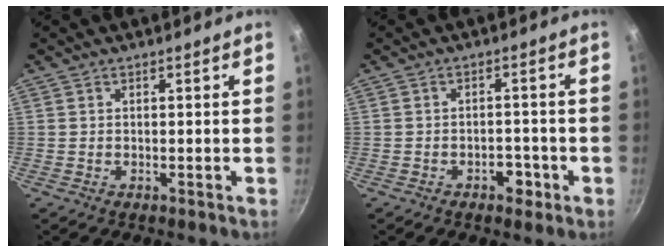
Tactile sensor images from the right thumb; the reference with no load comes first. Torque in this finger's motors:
{"motor_torque": [0.95, 0.96, 0.56, -0.40, -0.01]}